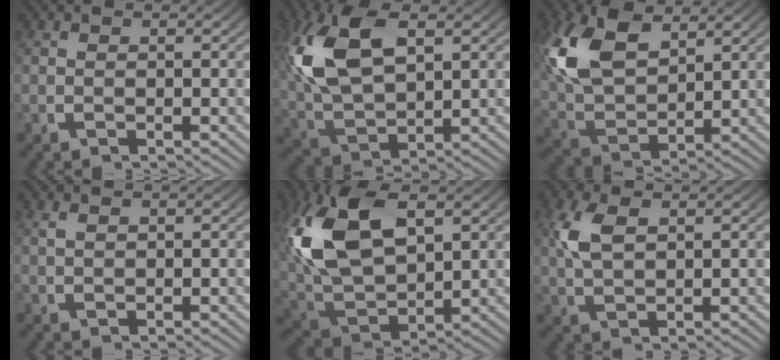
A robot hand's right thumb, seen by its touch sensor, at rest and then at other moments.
{"total": 10.2, "force": [1.9, 6.4, 7.7], "torque": [-0.199, -0.018, 0.054]}
{"total": 10.1, "force": [2.8, 6.6, 7.1], "torque": [-0.185, -0.024, 0.067]}
{"total": 0.8, "force": [0.6, 0.2, 0.5], "torque": [-0.008, 0.003, 0.015]}
{"total": 13.2, "force": [2.1, 8.5, 10.0], "torque": [-0.246, -0.020, 0.053]}
{"total": 3.3, "force": [1.6, 1.6, 2.5], "torque": [-0.060, 0.000, 0.039]}